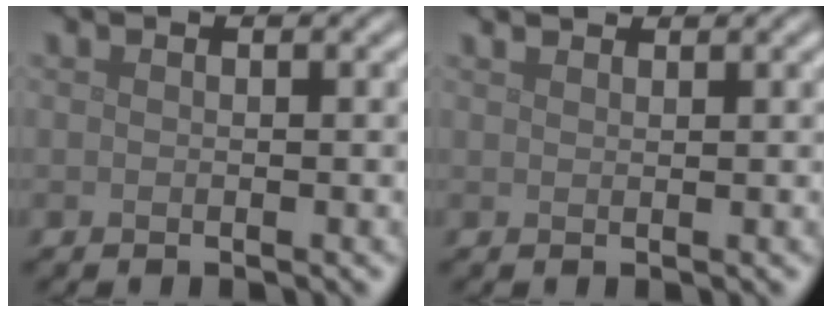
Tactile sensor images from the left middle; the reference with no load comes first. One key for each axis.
{"total": 1.4, "fx": 1.3, "fy": 0.2, "fz": 0.4, "tx": -0.011, "ty": 0.000, "tz": 0.019}